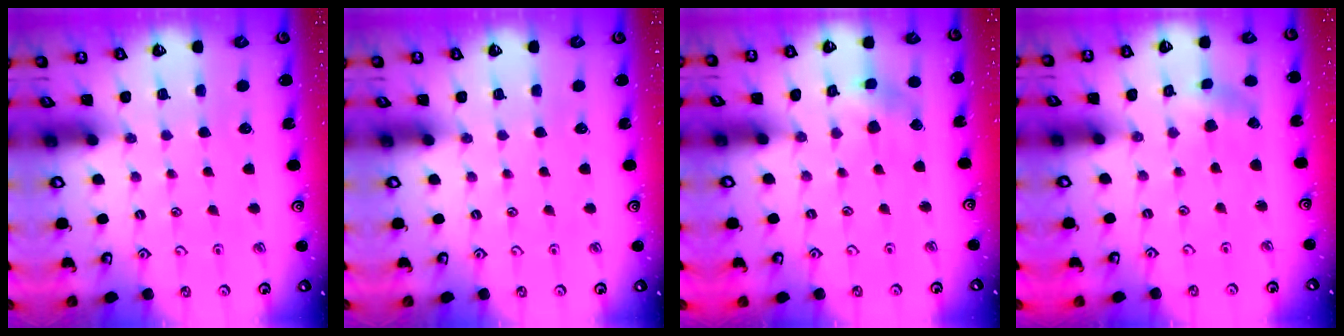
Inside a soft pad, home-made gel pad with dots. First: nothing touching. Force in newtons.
{"total": 0.0}
{"total": 6.4, "press": 6.4, "slide": 0.7}
{"total": 1.2, "press": 1.2, "slide": 0.2}